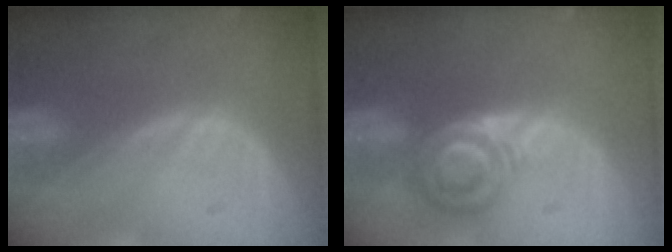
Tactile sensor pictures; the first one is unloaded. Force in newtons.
{"total": 5.9, "press": 5.9, "slide": 0.8}